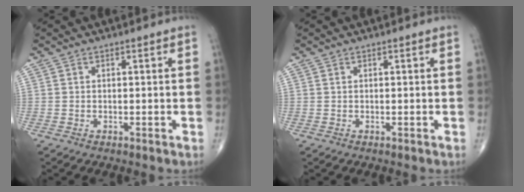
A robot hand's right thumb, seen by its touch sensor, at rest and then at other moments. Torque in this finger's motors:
{"motor_torque": [0.40, 0.07, -0.11, -0.45, -0.02]}